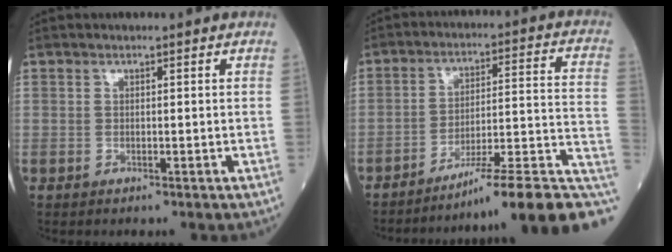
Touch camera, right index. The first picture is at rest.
{"total": 17.2, "force": [-12.8, -0.4, 11.5], "torque": [-0.103, 0.031, -0.190]}